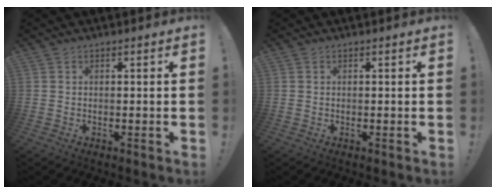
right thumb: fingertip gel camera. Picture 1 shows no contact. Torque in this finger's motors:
{"motor_torque": [-0.09, -0.17, -0.25, 0.26, -0.03]}